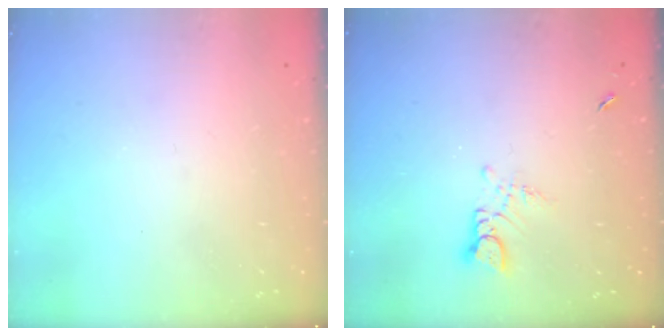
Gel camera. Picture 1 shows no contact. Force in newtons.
{"total": 2.7, "press": 2.7, "slide": 0.3}